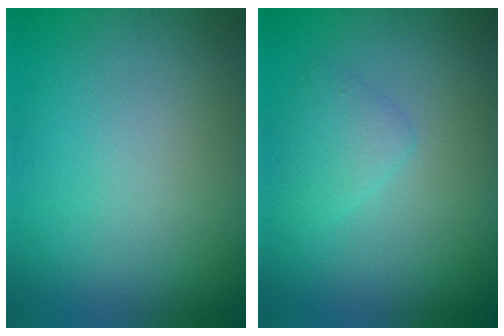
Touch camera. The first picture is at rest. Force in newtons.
{"total": 1.7, "press": 1.7, "slide": 0.1}